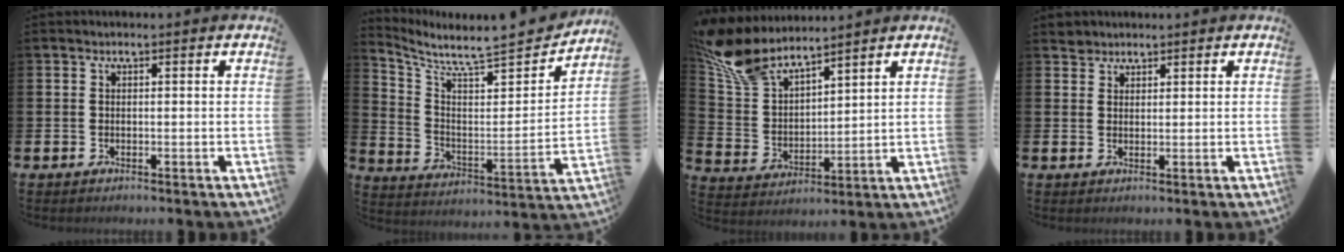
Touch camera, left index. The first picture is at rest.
{"total": 7.0, "force": [6.5, 1.2, 2.2], "torque": [-0.068, -0.070, 0.101]}
{"total": 9.4, "force": [8.5, 2.8, 3.0], "torque": [-0.103, -0.040, 0.159]}
{"total": 2.0, "force": [1.8, 0.8, -0.3], "torque": [0.009, -0.001, 0.034]}